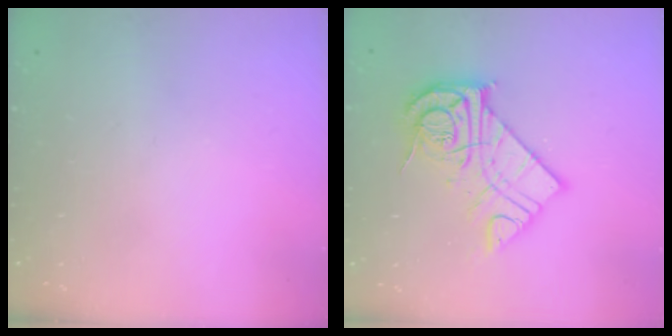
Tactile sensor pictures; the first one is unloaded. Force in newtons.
{"total": 15.8, "press": 15.7, "slide": 1.3}